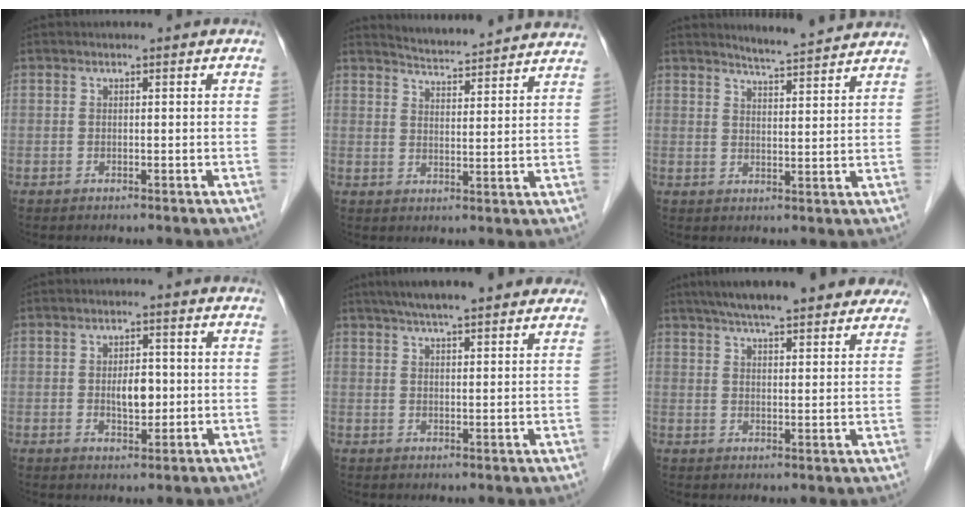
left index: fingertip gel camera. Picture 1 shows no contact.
{"total": 14.8, "force": [14.4, 0.6, 3.3], "torque": [-0.043, -0.017, 0.177]}
{"total": 7.8, "force": [7.5, -0.5, 2.0], "torque": [-0.043, 0.003, 0.101]}
{"total": 4.2, "force": [-0.3, 2.1, 3.6], "torque": [-0.052, -0.003, 0.001]}
{"total": 14.9, "force": [12.4, 2.4, 7.9], "torque": [-0.111, 0.034, 0.167]}
{"total": 20.1, "force": [17.0, 3.7, 10.2], "torque": [-0.144, 0.034, 0.219]}